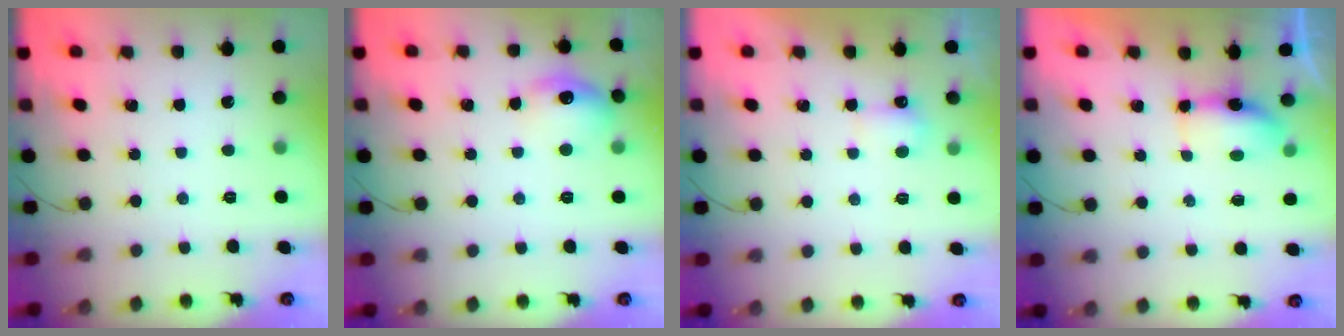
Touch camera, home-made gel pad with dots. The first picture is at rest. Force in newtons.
{"total": 10.6, "press": 10.6, "slide": 0.8}
{"total": 2.8, "press": 2.7, "slide": 0.6}
{"total": 5.2, "press": 5.2, "slide": 0.9}